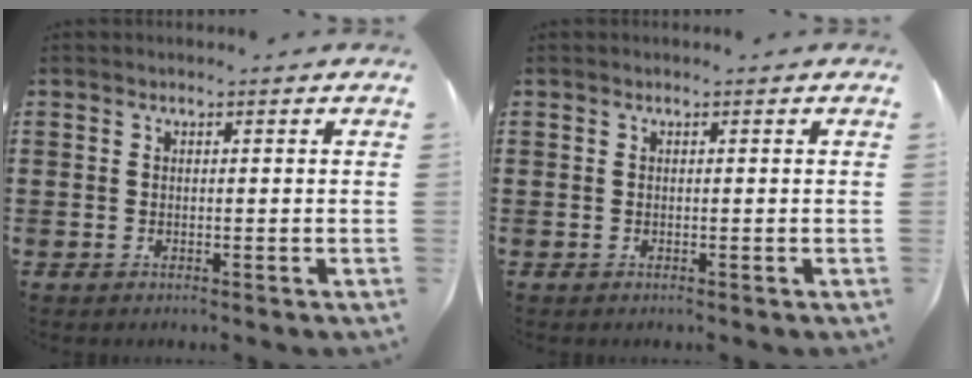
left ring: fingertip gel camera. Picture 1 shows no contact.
{"total": 0.0}